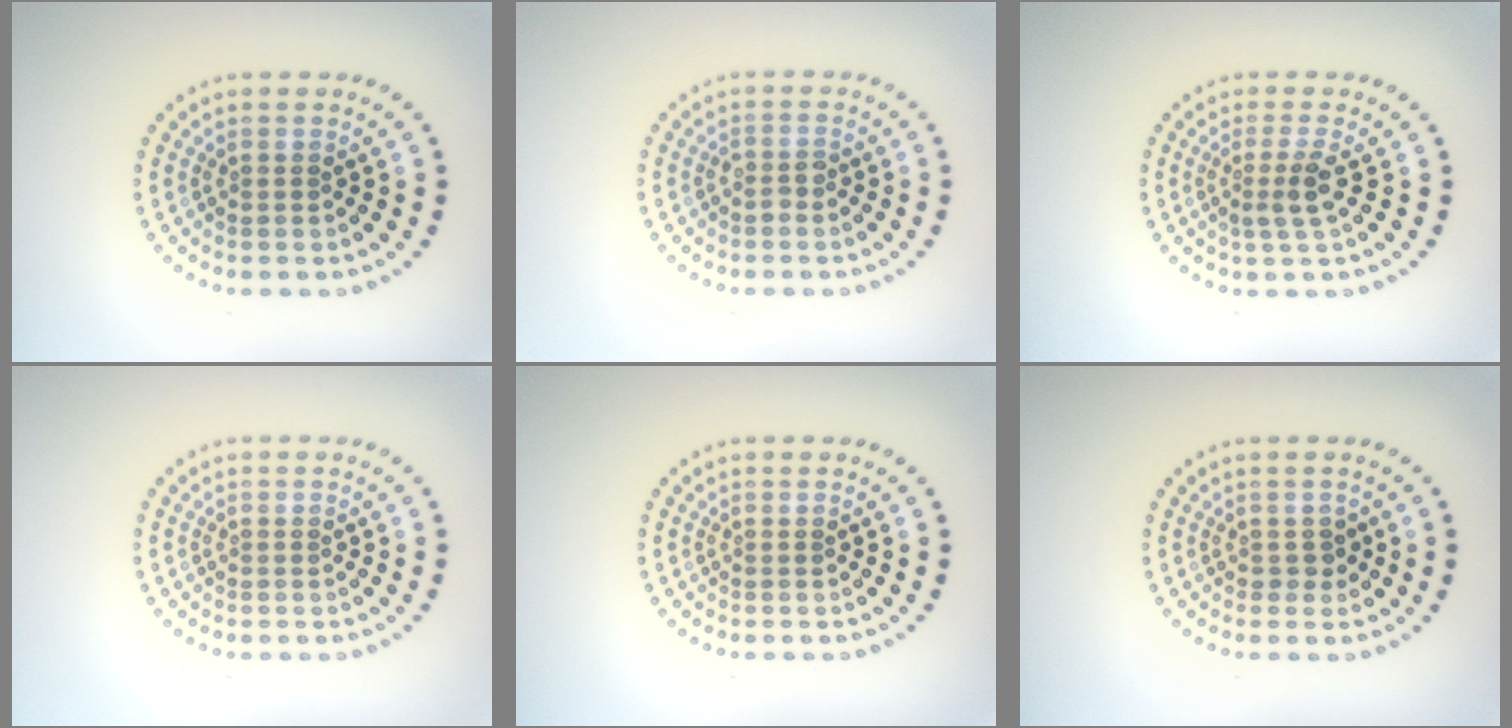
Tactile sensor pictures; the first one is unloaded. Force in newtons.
{"total": 1.0, "press": 0.9, "slide": 0.5}
{"total": 2.3, "press": 1.7, "slide": 1.5}
{"total": 0.0}
{"total": 0.0}
{"total": 1.1, "press": 1.0, "slide": 0.5}